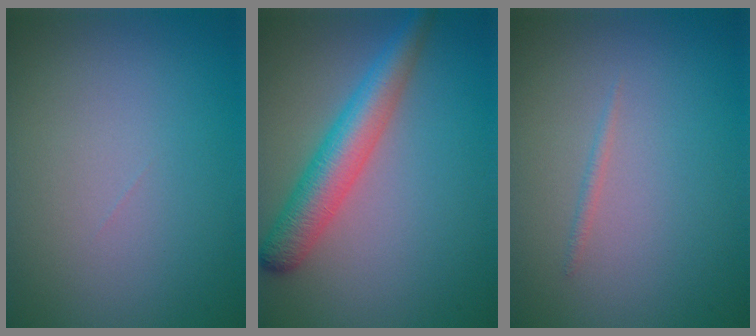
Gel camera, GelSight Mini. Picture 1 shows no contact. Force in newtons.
{"total": 4.9, "press": 4.9, "slide": 0.1}
{"total": 0.5, "press": 0.5, "slide": 0.0}